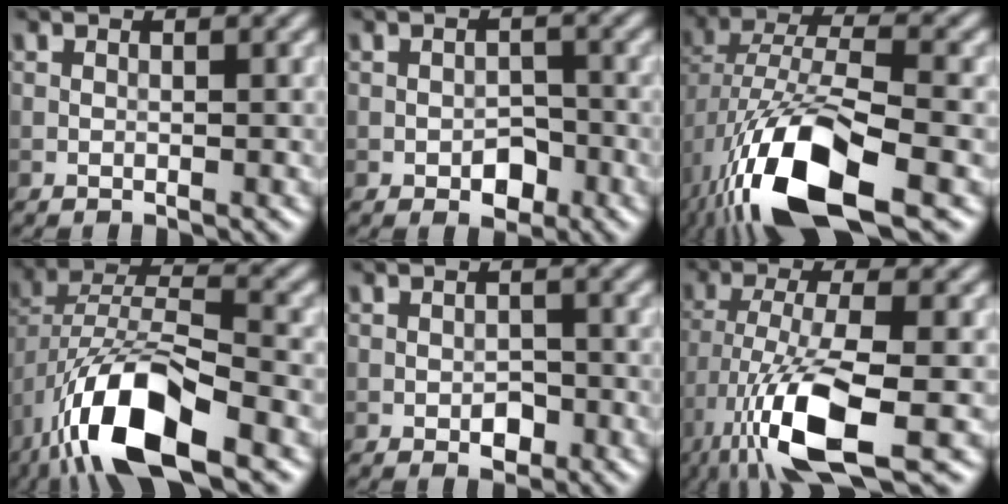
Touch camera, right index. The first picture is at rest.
{"total": 2.4, "force": [-1.0, 1.6, 1.4], "torque": [-0.018, -0.002, -0.015]}
{"total": 13.1, "force": [-6.5, 4.8, 10.3], "torque": [-0.206, -0.009, -0.116]}
{"total": 11.7, "force": [-6.1, 4.2, 9.0], "torque": [-0.177, -0.002, -0.116]}
{"total": 1.8, "force": [-0.6, 1.2, 1.2], "torque": [-0.018, -0.003, -0.010]}
{"total": 10.5, "force": [-5.0, 2.8, 8.8], "torque": [-0.174, -0.007, -0.094]}